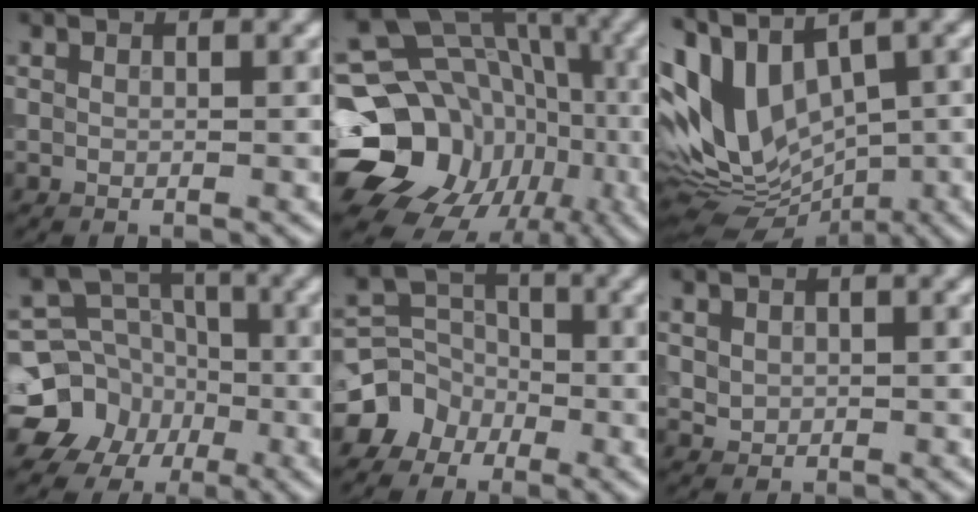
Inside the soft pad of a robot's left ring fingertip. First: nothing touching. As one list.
[{"total": 20.6, "force": [-4.4, 17.8, 9.4], "torque": [-0.154, -0.004, -0.090]}, {"total": 10.1, "force": [1.7, 6.1, 7.9], "torque": [-0.163, -0.004, 0.028]}, {"total": 8.3, "force": [-3.3, 7.2, 2.2], "torque": [-0.026, -0.002, -0.084]}, {"total": 5.0, "force": [-2.5, 4.2, 1.2], "torque": [0.009, 0.013, -0.060]}, {"total": 1.0, "force": [0.3, 0.9, 0.3], "torque": [-0.004, -0.003, 0.008]}]